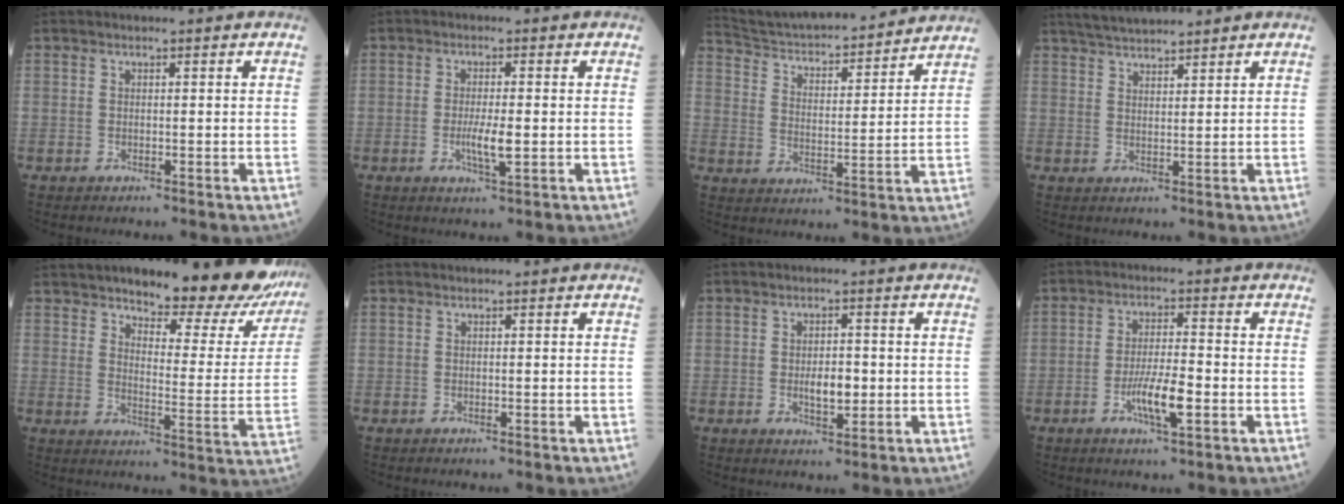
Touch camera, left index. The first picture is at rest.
{"total": 3.5, "force": [-0.7, 0.5, 3.4], "torque": [-0.062, -0.006, -0.011]}
{"total": 20.4, "force": [19.1, 2.2, 6.7], "torque": [-0.102, 0.002, 0.277]}
{"total": 6.6, "force": [6.1, 0.8, 2.5], "torque": [-0.040, 0.028, 0.108]}
{"total": 19.5, "force": [17.1, 3.7, 8.7], "torque": [-0.098, -0.058, 0.205]}
{"total": 0.0}
{"total": 3.4, "force": [-0.5, 1.5, 3.0], "torque": [-0.046, -0.003, -0.004]}
{"total": 5.9, "force": [-2.3, 0.8, 5.4], "torque": [-0.100, -0.006, -0.042]}